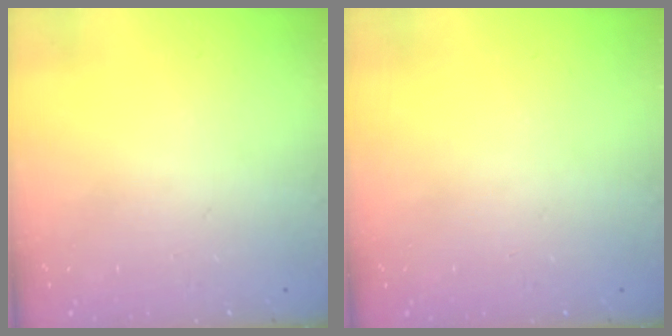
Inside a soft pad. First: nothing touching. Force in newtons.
{"total": 0.0}